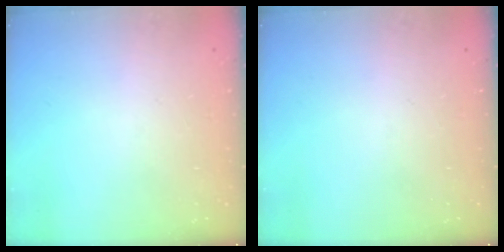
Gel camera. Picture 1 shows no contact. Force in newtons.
{"total": 0.0}